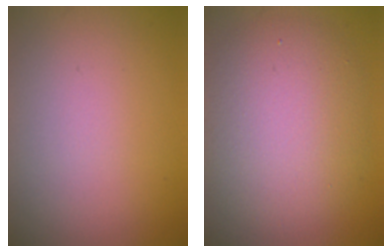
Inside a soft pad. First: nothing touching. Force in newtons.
{"total": 7.3, "press": 7.3, "slide": 0.7}